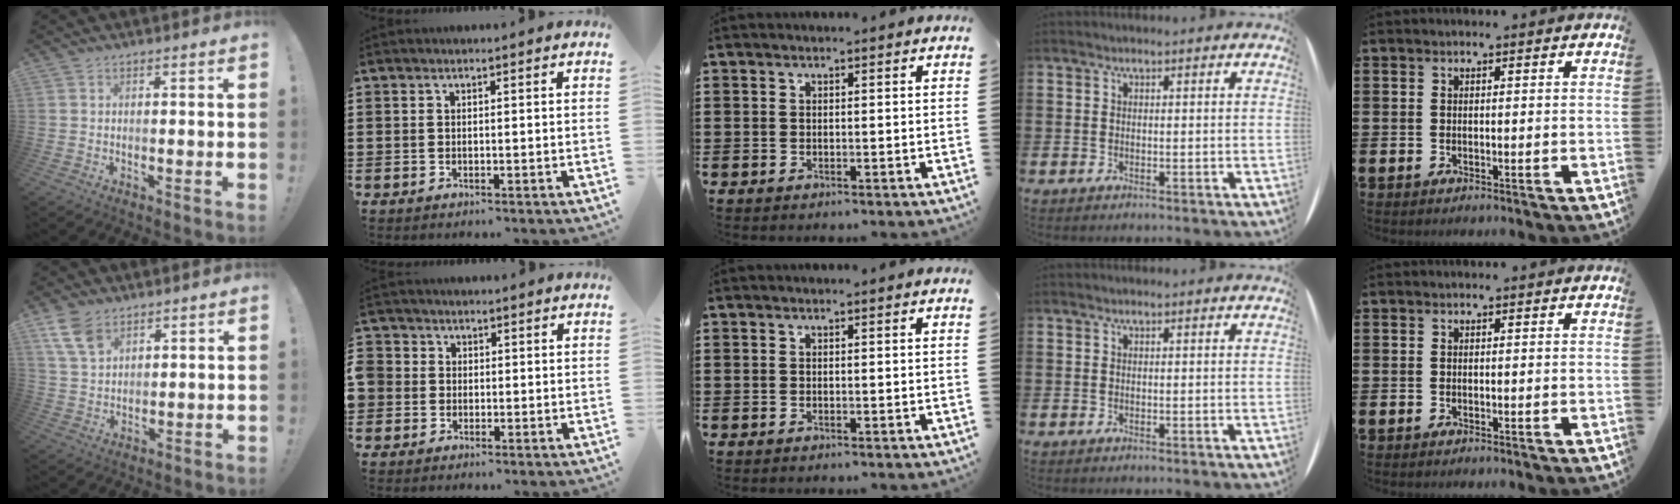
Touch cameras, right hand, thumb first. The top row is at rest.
{"thumb": {"total": 8.9, "force": [5.6, 5.2, 4.6], "torque": [-0.090, -0.019, 0.113]}, "index": {"total": 1.9, "force": [-0.6, 1.8, 0.0], "torque": [-0.011, 0.005, -0.015]}}